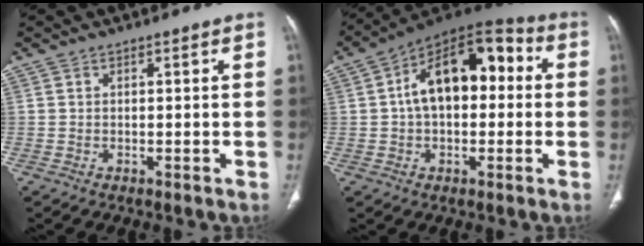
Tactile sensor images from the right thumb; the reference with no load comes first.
{"total": 17.4, "force": [2.0, 10.0, 14.0], "torque": [-0.192, 0.049, 0.023]}